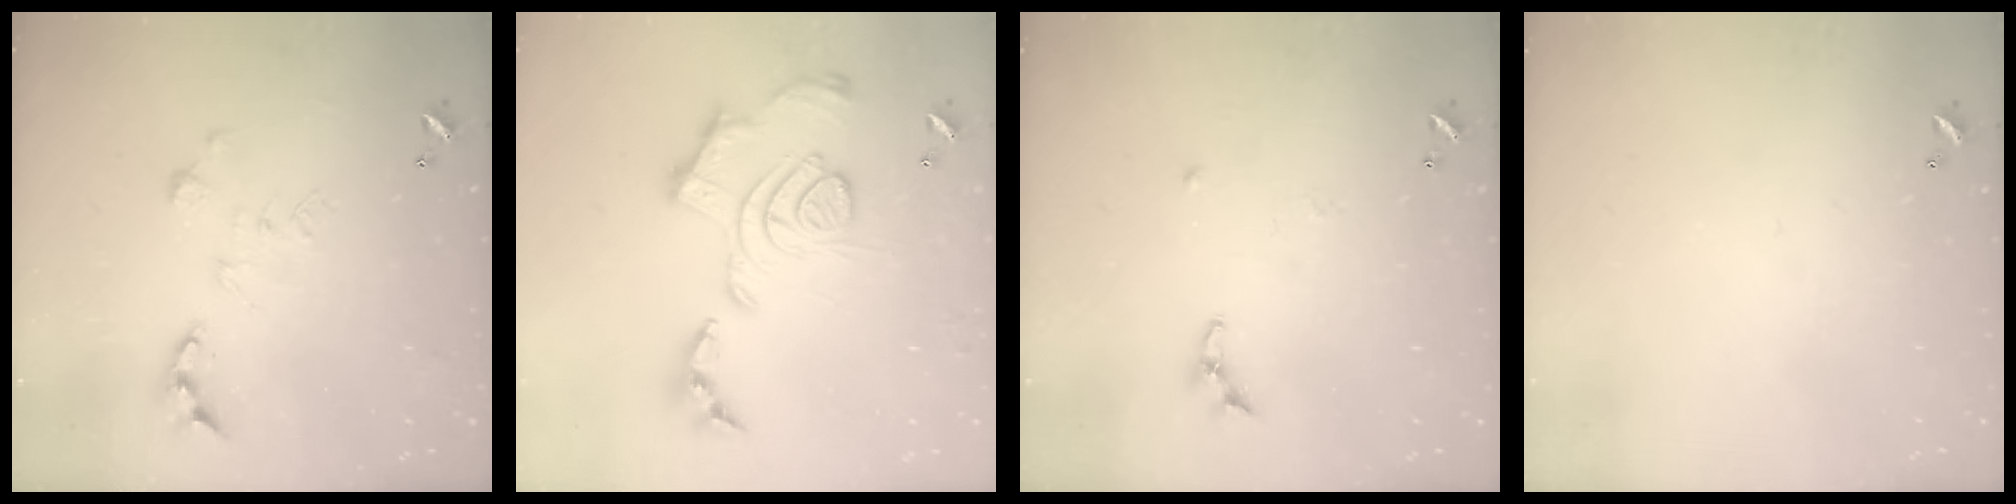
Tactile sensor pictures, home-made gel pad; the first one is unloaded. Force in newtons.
{"total": 2.1, "press": 1.4, "slide": 1.5}
{"total": 6.1, "press": 6.1, "slide": 0.3}
{"total": 0.0}